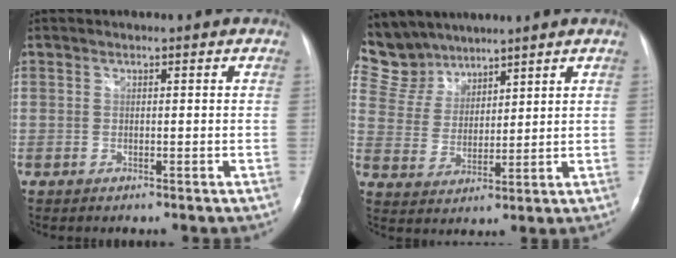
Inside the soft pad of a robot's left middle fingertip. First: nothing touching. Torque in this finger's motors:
{"motor_torque": [0.09, -0.11, -0.11, -0.05]}